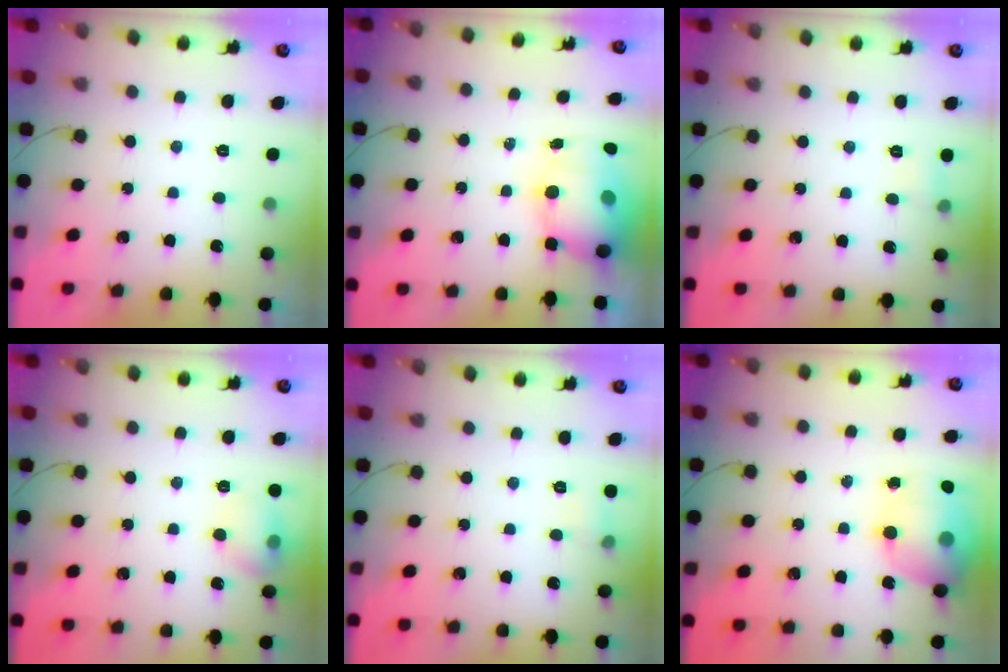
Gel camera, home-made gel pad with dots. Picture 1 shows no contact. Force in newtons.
{"total": 12.3, "press": 11.9, "slide": 3.0}
{"total": 5.1, "press": 4.0, "slide": 3.1}
{"total": 7.7, "press": 7.6, "slide": 1.3}
{"total": 4.5, "press": 4.3, "slide": 1.5}
{"total": 18.1, "press": 17.9, "slide": 2.5}